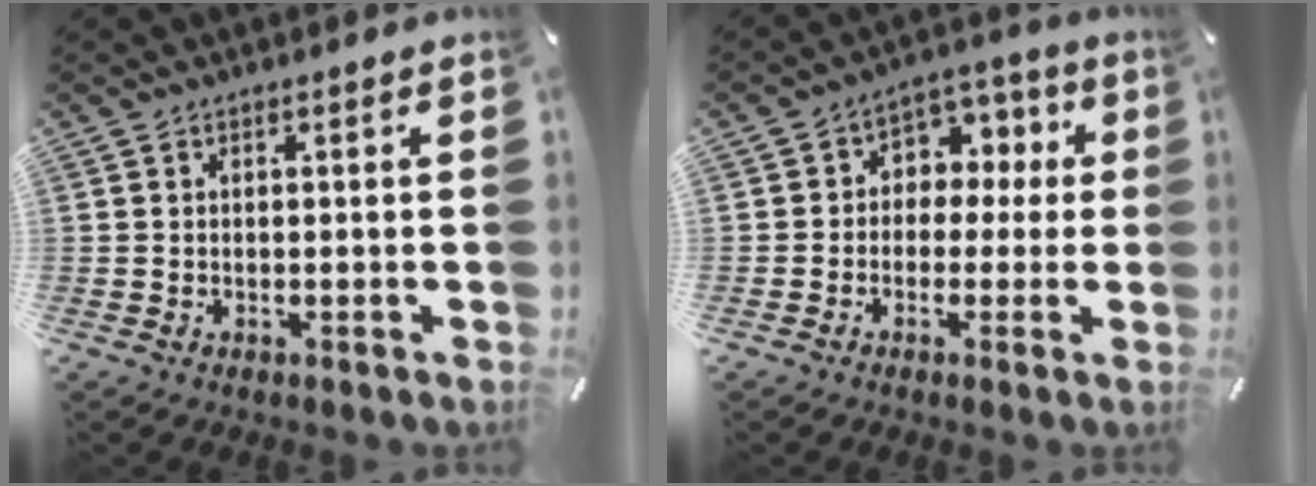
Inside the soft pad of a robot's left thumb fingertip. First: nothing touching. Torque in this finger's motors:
{"motor_torque": [-0.03, -0.09, 0.30, 0.27, -0.03]}